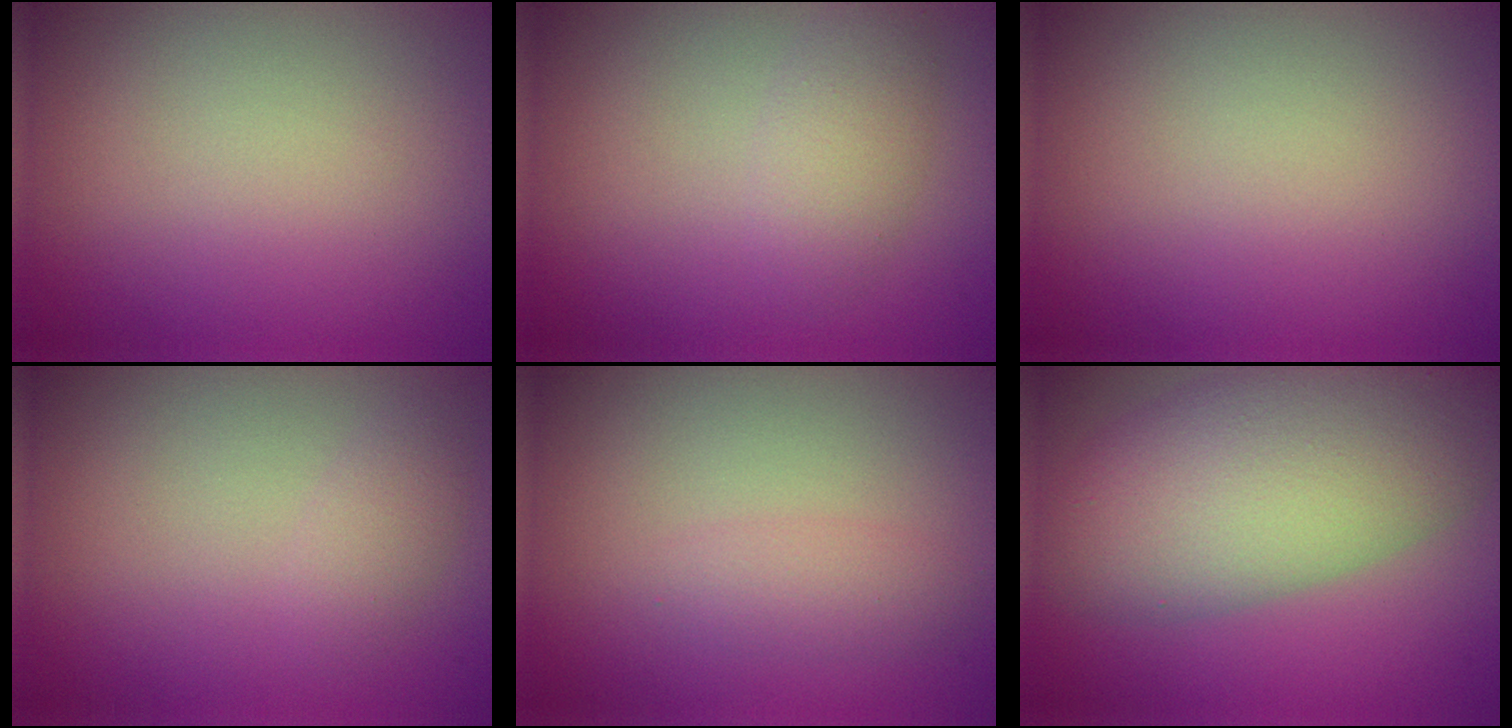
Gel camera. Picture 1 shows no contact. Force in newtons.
{"total": 2.4, "press": 2.4, "slide": 0.1}
{"total": 0.0}
{"total": 1.5, "press": 1.5, "slide": 0.1}
{"total": 1.5, "press": 1.5, "slide": 0.1}
{"total": 10.6, "press": 10.6, "slide": 0.3}